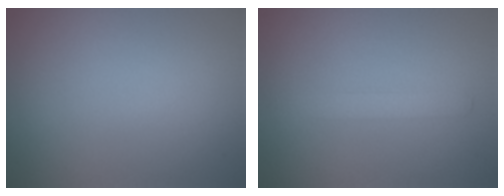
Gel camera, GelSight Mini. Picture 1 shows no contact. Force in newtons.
{"total": 1.3, "press": 1.3, "slide": 0.1}